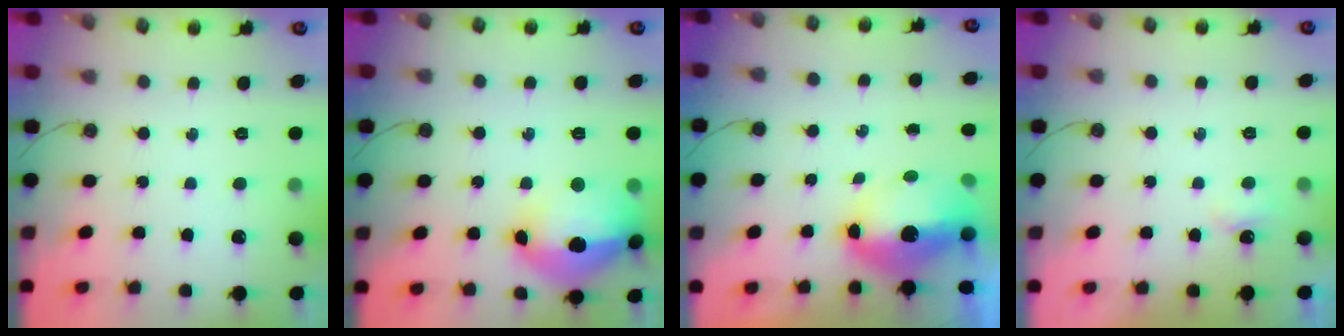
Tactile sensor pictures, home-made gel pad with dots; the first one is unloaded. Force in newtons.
{"total": 17.5, "press": 17.4, "slide": 1.9}
{"total": 8.5, "press": 8.4, "slide": 0.9}
{"total": 2.7, "press": 2.6, "slide": 0.5}